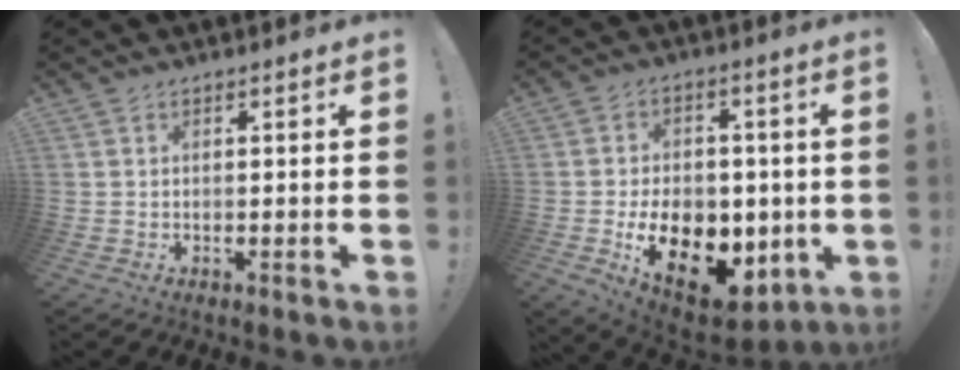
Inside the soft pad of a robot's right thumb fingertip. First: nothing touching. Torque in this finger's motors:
{"motor_torque": [1.98, 3.02, 1.52, -1.25, 0.40]}